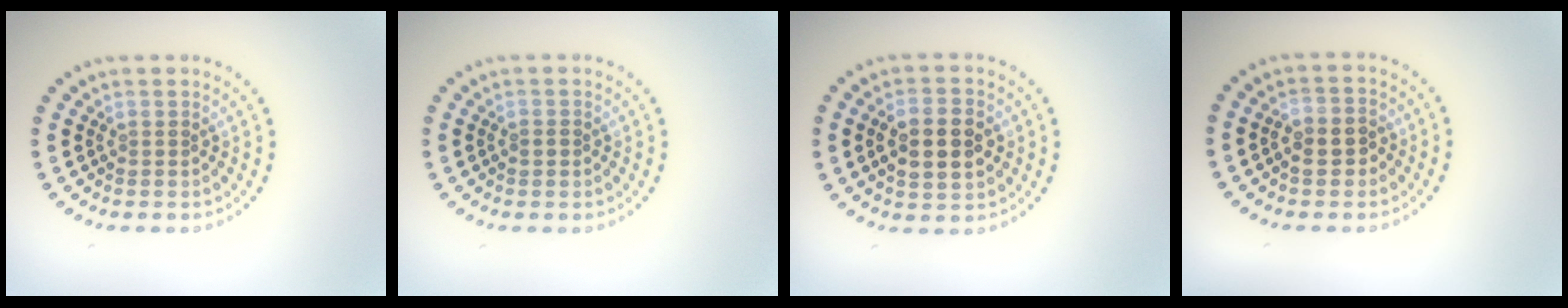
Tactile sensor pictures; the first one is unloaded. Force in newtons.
{"total": 1.0, "press": 1.0, "slide": 0.2}
{"total": 4.3, "press": 4.3, "slide": 0.3}
{"total": 2.6, "press": 2.6, "slide": 0.6}